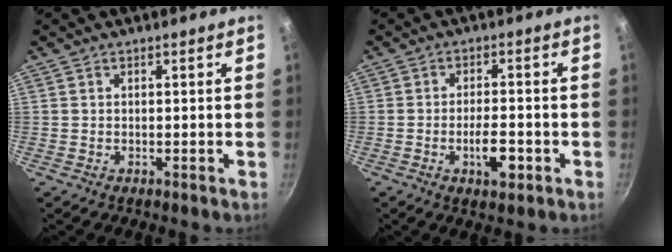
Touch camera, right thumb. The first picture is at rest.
{"total": 5.9, "force": [-2.2, 2.3, 5.0], "torque": [-0.072, 0.013, -0.035]}